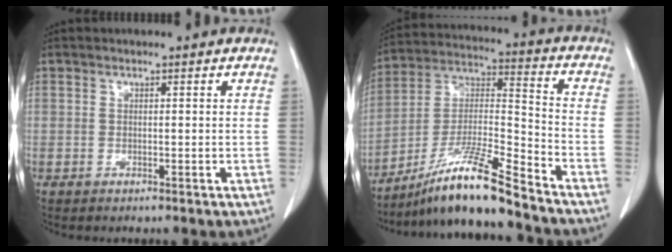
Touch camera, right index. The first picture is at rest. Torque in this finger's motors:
{"motor_torque": [1.09, -1.05, 0.61, 0.15]}